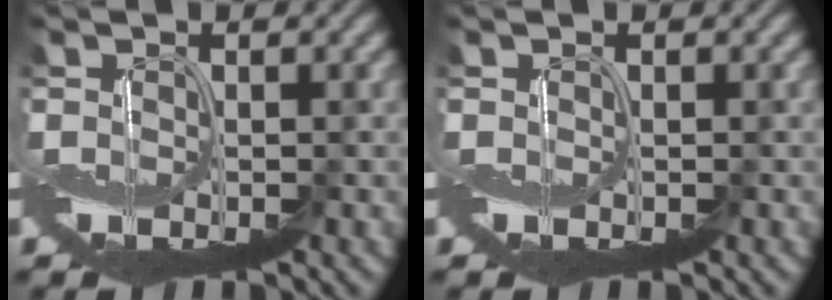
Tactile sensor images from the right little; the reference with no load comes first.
{"total": 0.0}